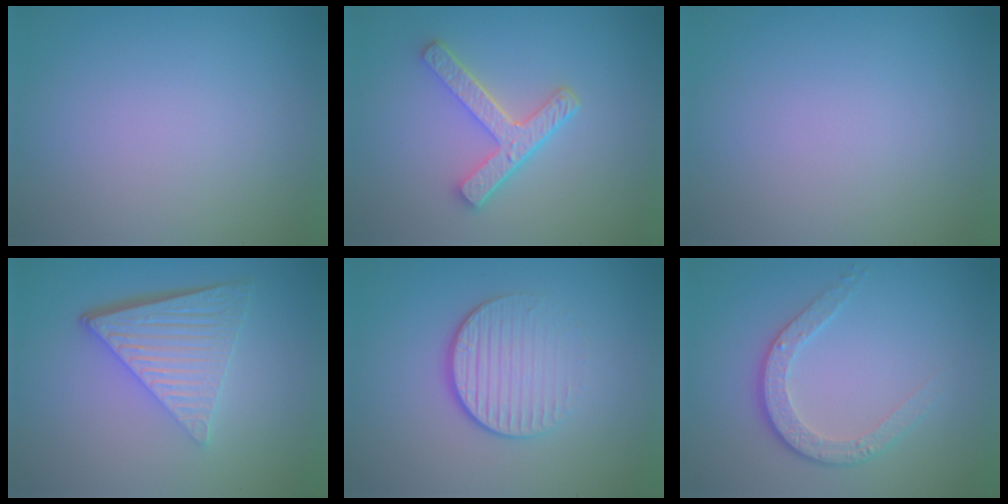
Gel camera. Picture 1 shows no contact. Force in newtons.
{"total": 4.4, "press": 3.4, "slide": 2.7}
{"total": 0.0}
{"total": 6.6, "press": 4.3, "slide": 4.9}
{"total": 4.2, "press": 2.8, "slide": 3.2}
{"total": 3.7, "press": 2.8, "slide": 2.5}